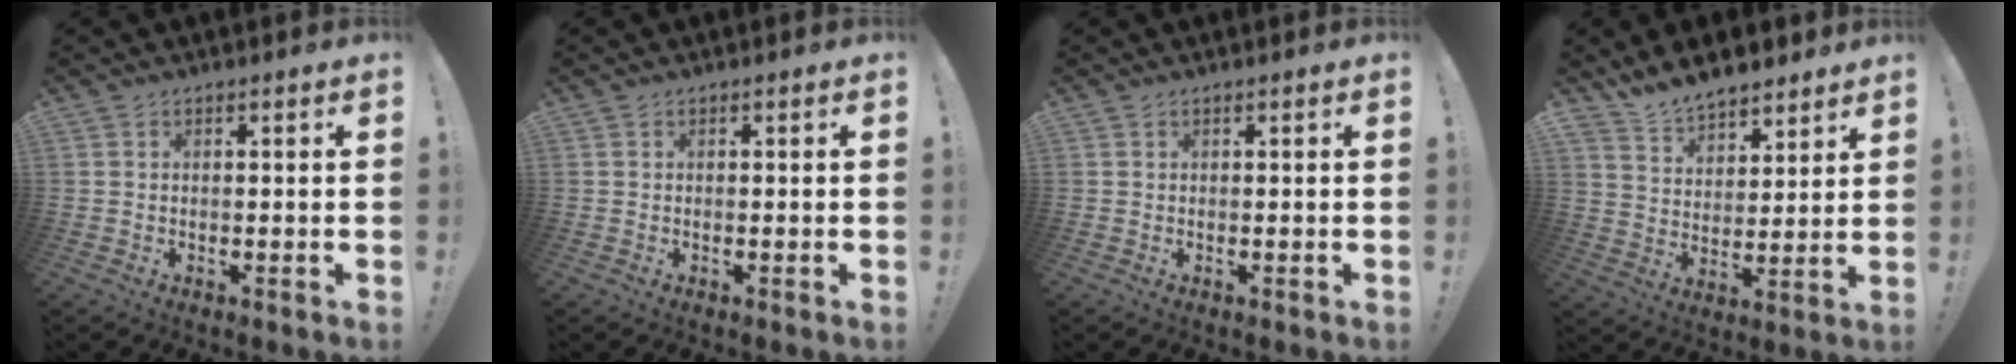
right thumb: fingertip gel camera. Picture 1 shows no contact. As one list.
[{"total": 0.0}, {"total": 0.0}, {"total": 9.5, "force": [8.4, 4.0, 1.9], "torque": [-0.051, -0.061, 0.164]}]